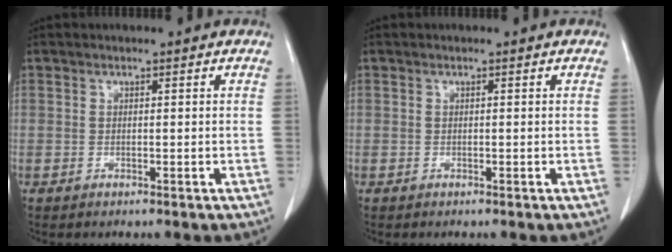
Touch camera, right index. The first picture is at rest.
{"total": 0.0}